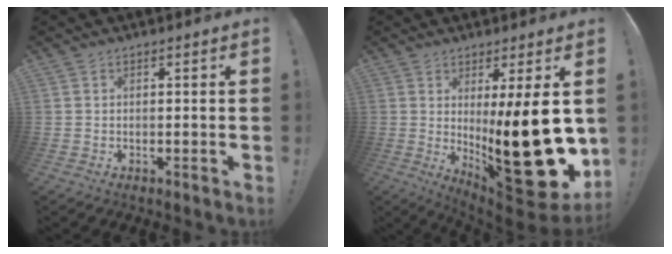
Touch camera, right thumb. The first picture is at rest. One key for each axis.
{"total": 25.1, "fx": 0.0, "fy": 6.3, "fz": 24.3, "tx": -0.349, "ty": -0.043, "tz": 0.017}